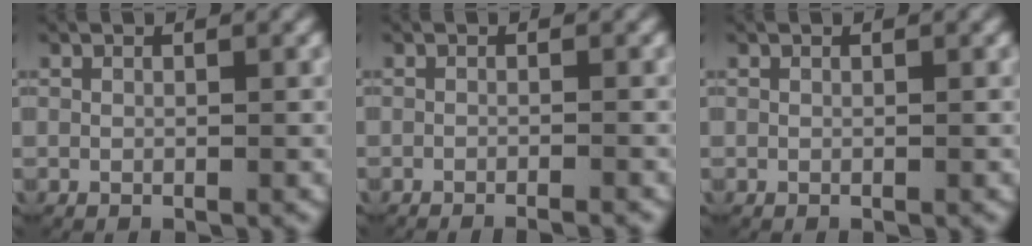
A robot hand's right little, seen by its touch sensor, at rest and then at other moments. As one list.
[{"total": 1.5, "force": [-1.4, -0.1, 0.5], "torque": [-0.004, 0.002, -0.025]}, {"total": 0.0}]